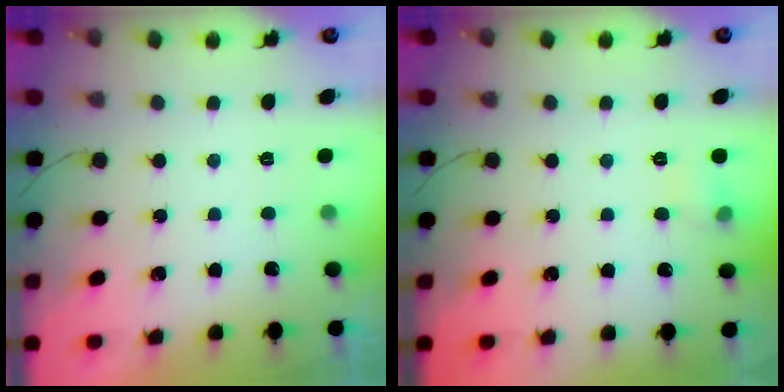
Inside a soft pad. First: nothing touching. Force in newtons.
{"total": 4.8, "press": 4.6, "slide": 1.4}